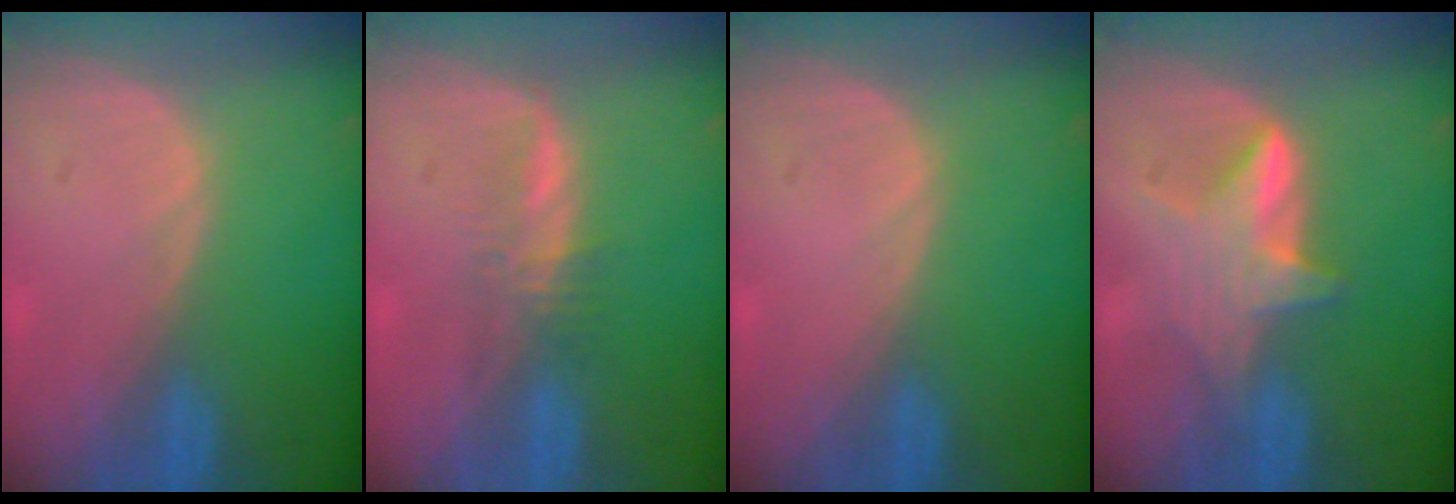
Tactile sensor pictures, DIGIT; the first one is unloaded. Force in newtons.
{"total": 2.8, "press": 2.7, "slide": 0.5}
{"total": 0.0}
{"total": 6.1, "press": 5.8, "slide": 2.1}